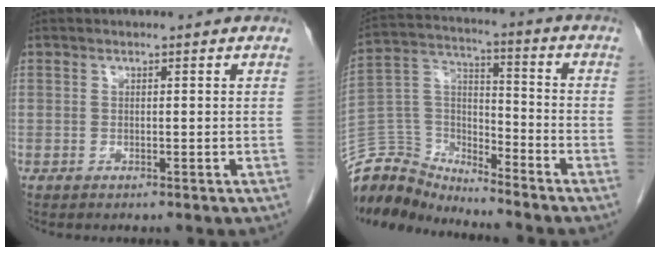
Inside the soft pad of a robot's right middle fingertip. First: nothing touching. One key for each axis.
{"total": 11.2, "fx": -11.0, "fy": 1.8, "fz": -0.3, "tx": 0.005, "ty": 0.054, "tz": -0.219}